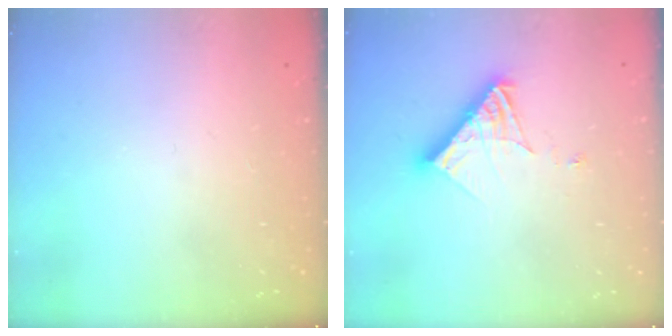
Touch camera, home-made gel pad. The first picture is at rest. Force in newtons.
{"total": 11.7, "press": 11.6, "slide": 1.5}